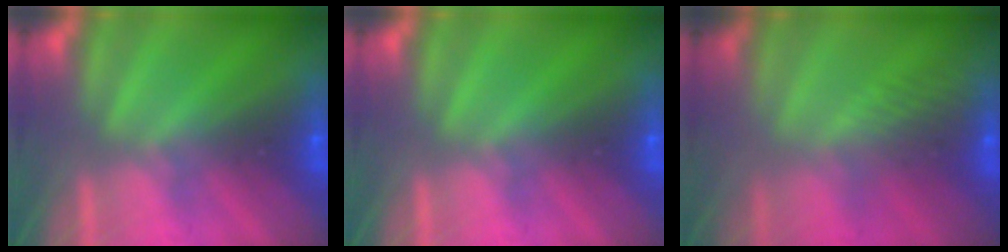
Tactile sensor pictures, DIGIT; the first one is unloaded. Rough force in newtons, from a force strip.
{"total": 0.0}
{"total": 2.6}